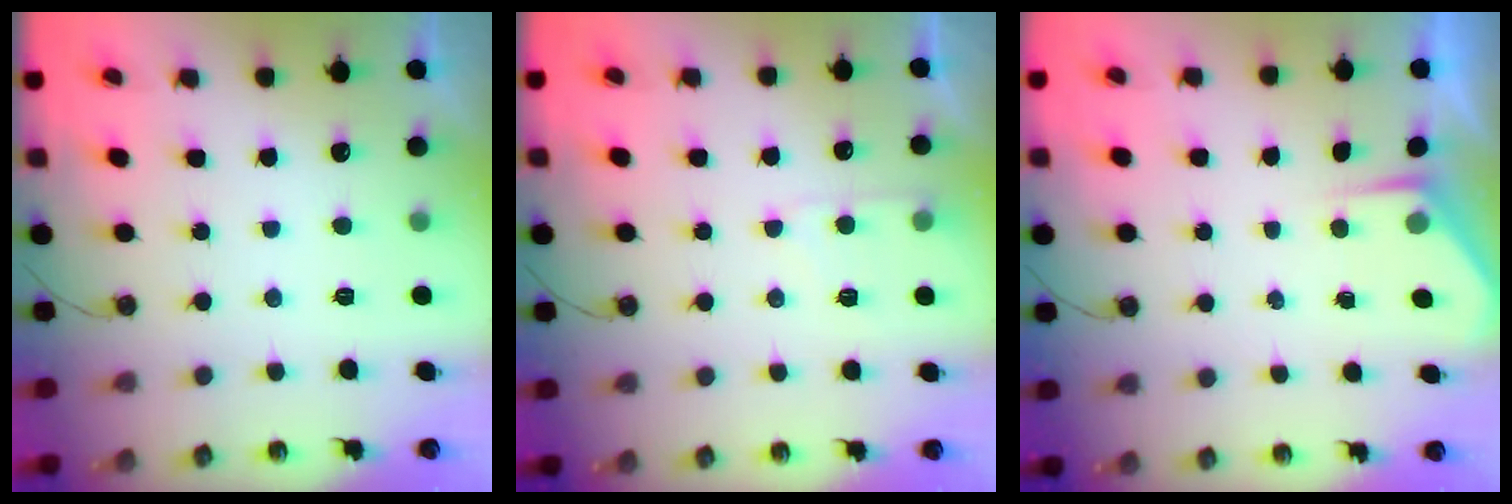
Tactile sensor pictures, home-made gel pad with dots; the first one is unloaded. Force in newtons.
{"total": 5.4, "press": 5.3, "slide": 0.7}
{"total": 2.7, "press": 2.7, "slide": 0.3}